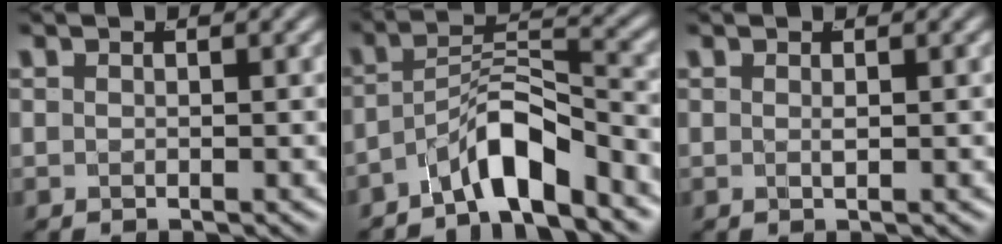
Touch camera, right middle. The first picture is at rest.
{"total": 5.6, "force": [-3.8, 1.8, 3.7], "torque": [-0.050, -0.001, -0.061]}
{"total": 0.7, "force": [0.0, -0.5, 0.5], "torque": [-0.010, -0.006, 0.006]}